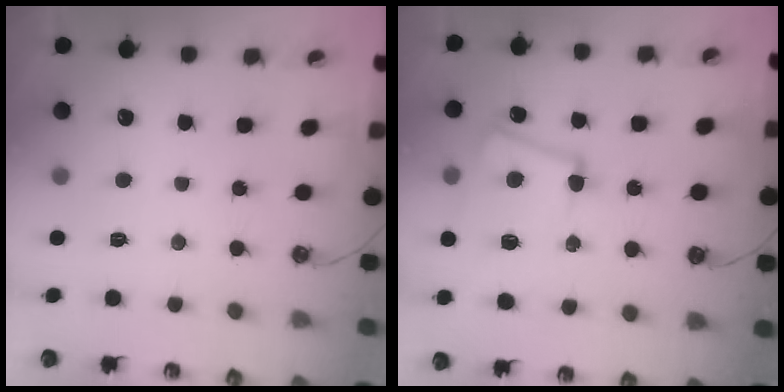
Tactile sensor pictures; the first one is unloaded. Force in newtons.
{"total": 8.5, "press": 8.2, "slide": 2.1}